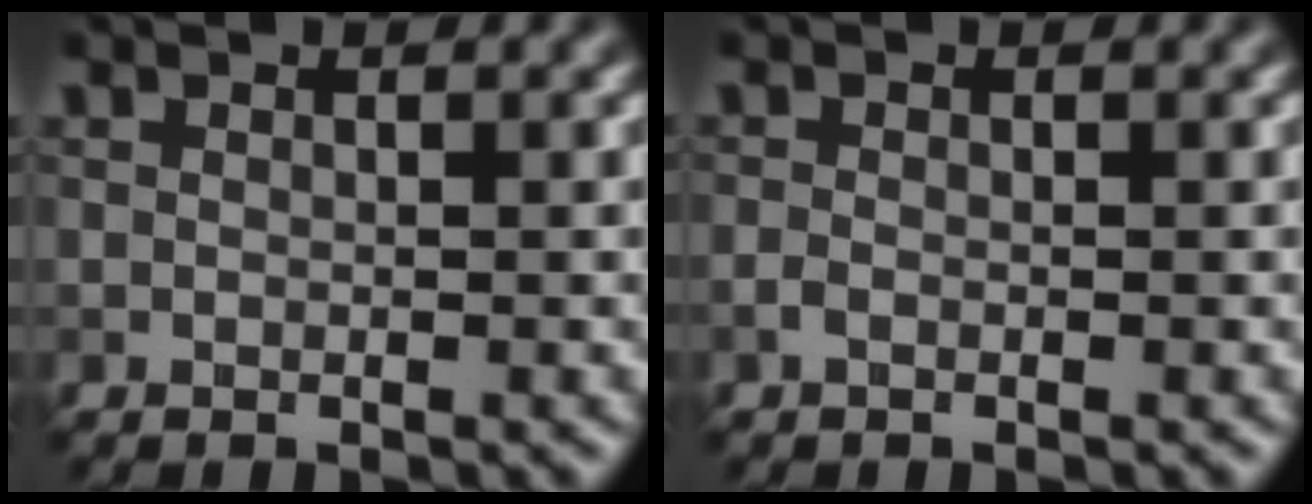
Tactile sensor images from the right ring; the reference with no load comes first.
{"total": 0.6, "force": [-0.4, 0.2, 0.4], "torque": [-0.010, -0.002, -0.009]}